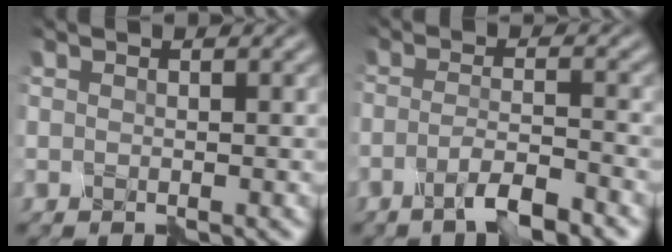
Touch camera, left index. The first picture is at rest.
{"total": 4.0, "force": [-2.5, 0.8, 3.1], "torque": [-0.055, 0.002, -0.051]}